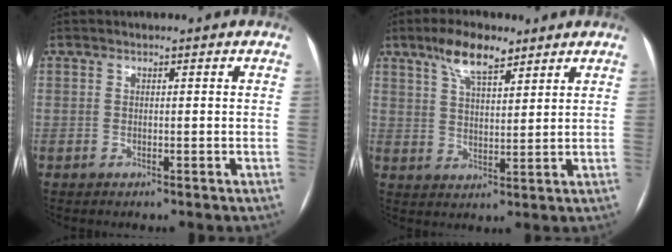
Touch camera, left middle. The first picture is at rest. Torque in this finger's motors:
{"motor_torque": [0.83, -0.82, 0.19, 0.06]}